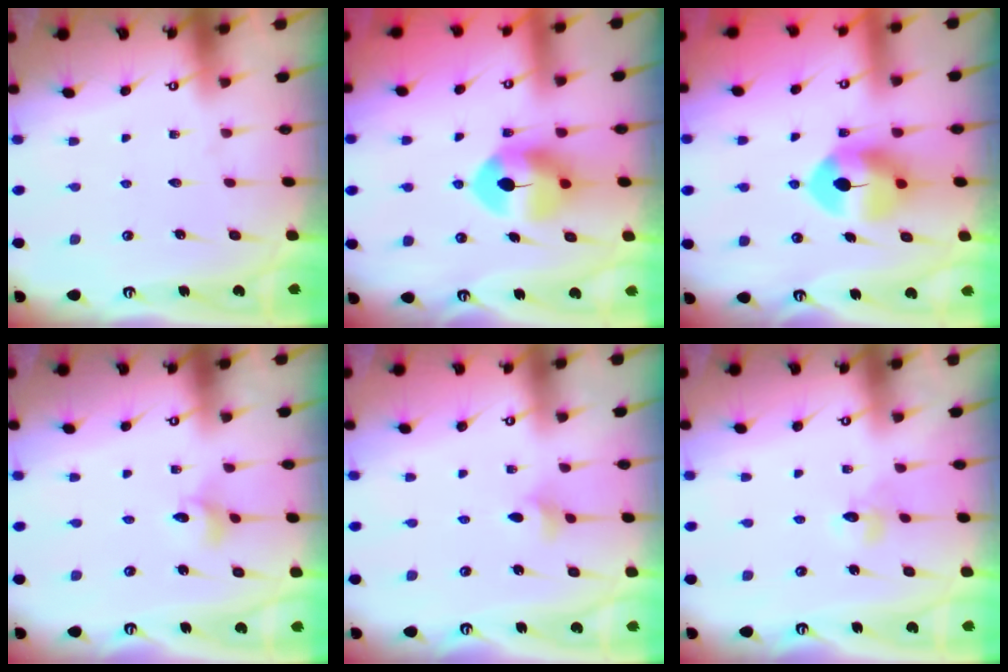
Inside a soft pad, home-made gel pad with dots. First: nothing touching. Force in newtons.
{"total": 9.4, "press": 9.3, "slide": 1.1}
{"total": 9.4, "press": 9.3, "slide": 1.1}
{"total": 3.4, "press": 3.4, "slide": 0.5}
{"total": 3.3, "press": 3.2, "slide": 0.8}
{"total": 4.3, "press": 4.3, "slide": 0.7}